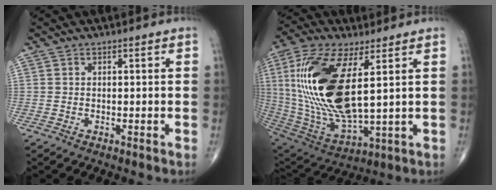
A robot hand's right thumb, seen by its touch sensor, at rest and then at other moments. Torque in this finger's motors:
{"motor_torque": [0.13, 4.51, 2.20, 0.56, 0.39]}